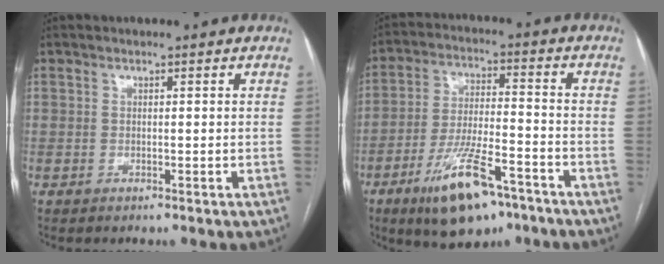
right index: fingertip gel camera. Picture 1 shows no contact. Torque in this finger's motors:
{"motor_torque": [1.53, -0.61, 0.72, 0.17]}